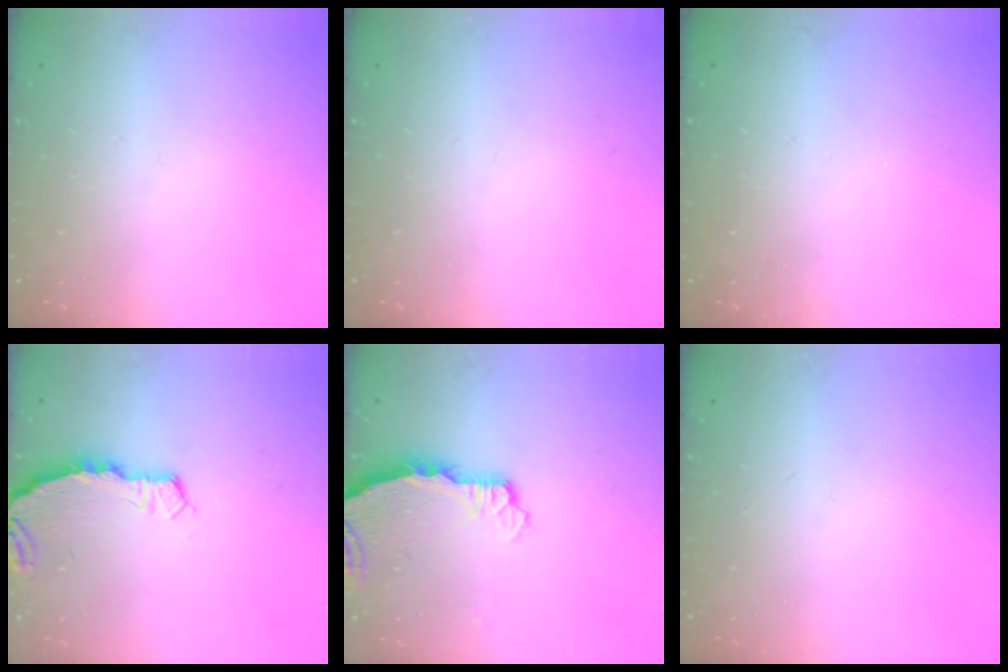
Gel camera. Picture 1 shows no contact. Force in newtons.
{"total": 0.0}
{"total": 0.0}
{"total": 3.9, "press": 3.9, "slide": 0.2}
{"total": 3.7, "press": 3.7, "slide": 0.4}
{"total": 0.0}